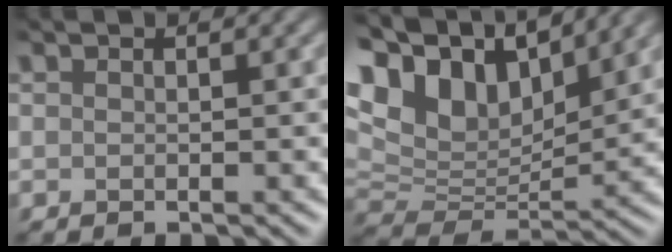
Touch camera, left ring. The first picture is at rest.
{"total": 12.4, "force": [7.0, 6.4, 8.0], "torque": [-0.175, 0.038, 0.122]}